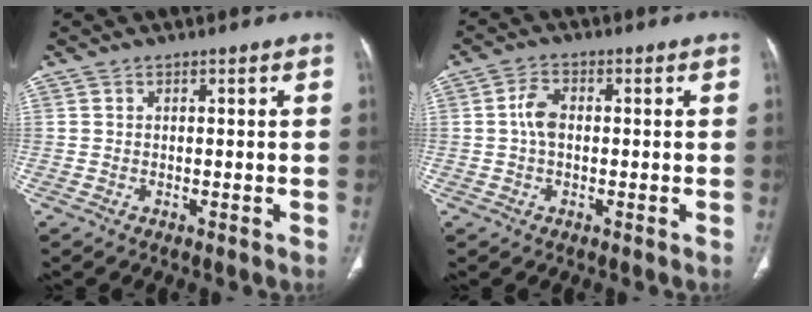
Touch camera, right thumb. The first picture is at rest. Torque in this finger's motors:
{"motor_torque": [0.86, 0.66, 0.66, -0.33, 0.01]}